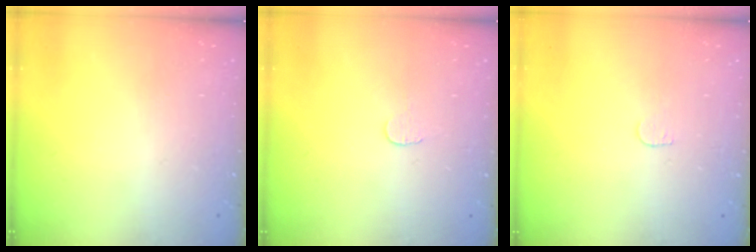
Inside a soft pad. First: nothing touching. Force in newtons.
{"total": 3.2, "press": 3.1, "slide": 0.3}
{"total": 3.2, "press": 3.2, "slide": 0.3}